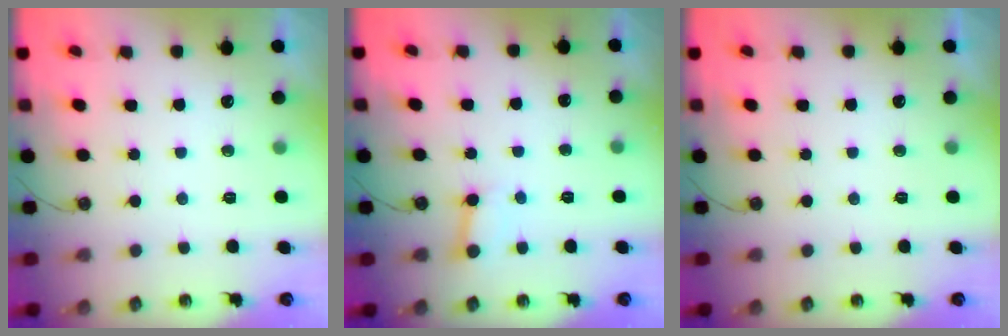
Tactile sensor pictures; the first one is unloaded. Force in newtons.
{"total": 3.0, "press": 3.0, "slide": 0.3}
{"total": 0.0}